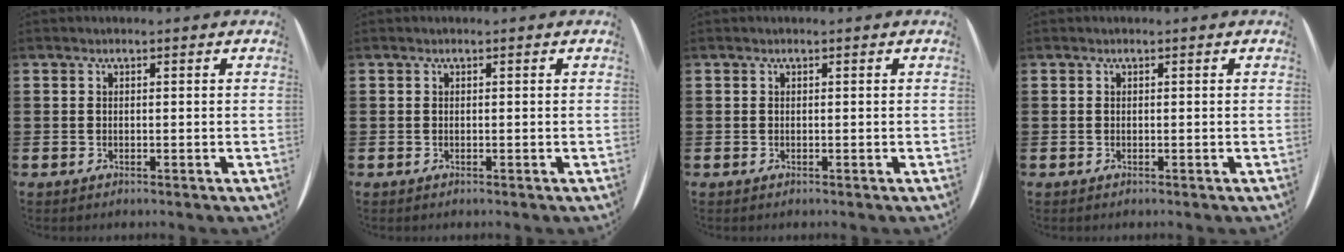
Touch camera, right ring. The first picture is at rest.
{"total": 0.0}
{"total": 0.0}
{"total": 0.0}